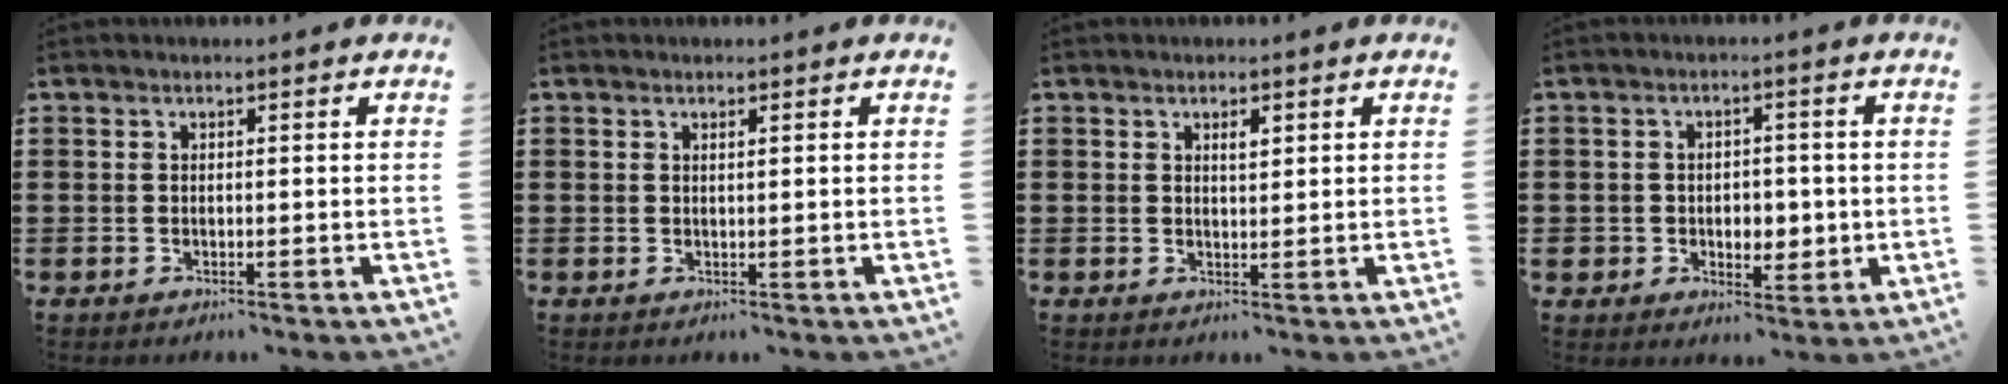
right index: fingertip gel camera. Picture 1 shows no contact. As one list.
[{"total": 0.5, "force": [0.3, 0.0, 0.5], "torque": [-0.009, -0.001, 0.006]}, {"total": 1.5, "force": [0.7, 0.6, 1.2], "torque": [-0.018, 0.001, 0.009]}, {"total": 3.9, "force": [-0.5, 3.4, 1.8], "torque": [-0.039, 0.007, -0.015]}]